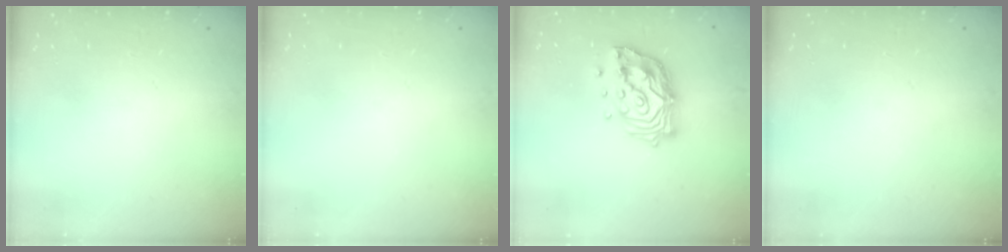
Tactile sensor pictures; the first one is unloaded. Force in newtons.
{"total": 0.0}
{"total": 16.1, "press": 16.0, "slide": 1.8}
{"total": 0.0}